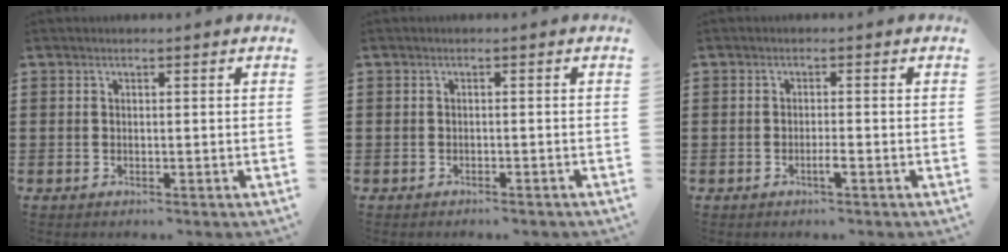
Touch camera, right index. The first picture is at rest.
{"total": 0.7, "force": [-0.6, 0.0, 0.1], "torque": [-0.005, -0.002, -0.013]}
{"total": 1.7, "force": [-0.9, 0.1, 1.4], "torque": [-0.032, -0.003, -0.018]}